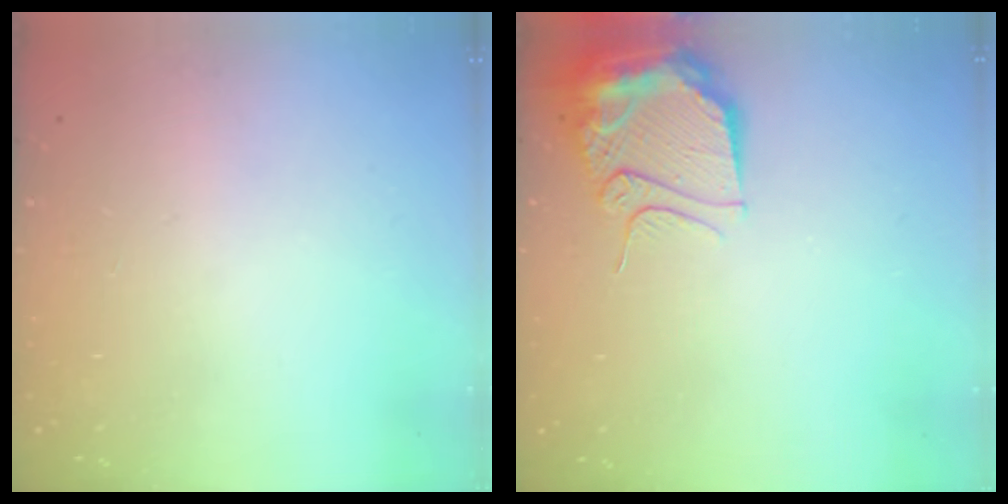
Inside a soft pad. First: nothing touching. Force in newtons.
{"total": 11.5, "press": 11.4, "slide": 1.6}